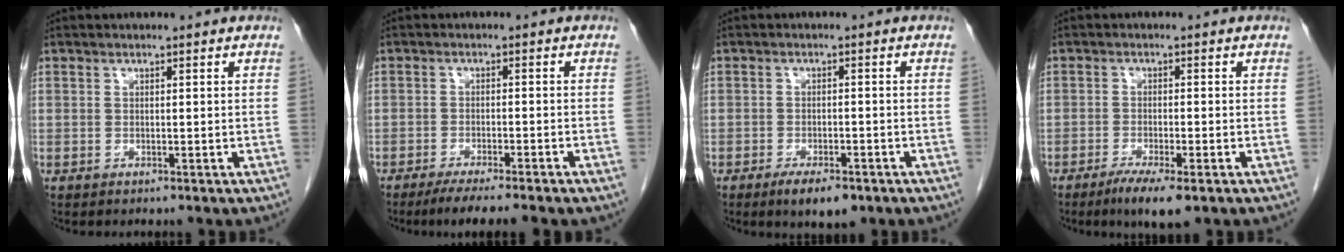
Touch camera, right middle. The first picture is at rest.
{"total": 7.5, "force": [-6.0, 0.0, 4.6], "torque": [-0.054, -0.015, -0.087]}
{"total": 5.1, "force": [-3.4, 1.6, 3.5], "torque": [-0.057, -0.005, -0.047]}
{"total": 5.6, "force": [-3.5, 0.7, 4.3], "torque": [-0.073, -0.013, -0.057]}